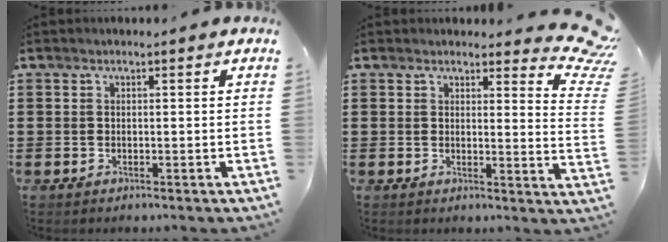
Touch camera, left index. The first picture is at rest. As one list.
[{"total": 5.0, "force": [4.3, 0.9, 2.3], "torque": [-0.031, -0.024, 0.074]}]